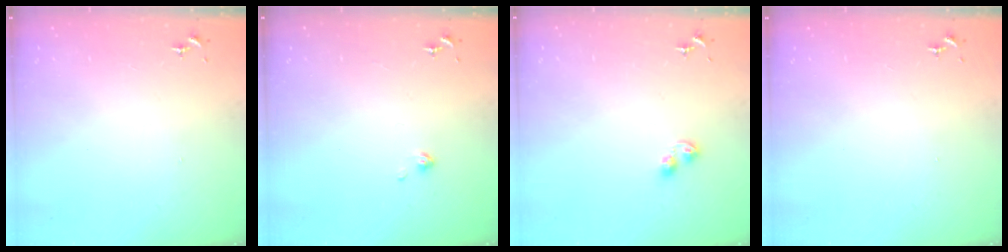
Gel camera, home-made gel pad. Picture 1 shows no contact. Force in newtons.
{"total": 3.5, "press": 3.5, "slide": 0.3}
{"total": 3.8, "press": 3.7, "slide": 0.6}
{"total": 0.0}